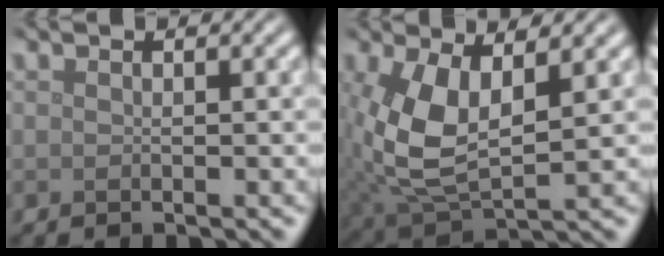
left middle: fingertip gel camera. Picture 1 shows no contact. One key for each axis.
{"total": 7.1, "fx": 1.0, "fy": 3.6, "fz": 6.0, "tx": -0.146, "ty": -0.004, "tz": 0.023}